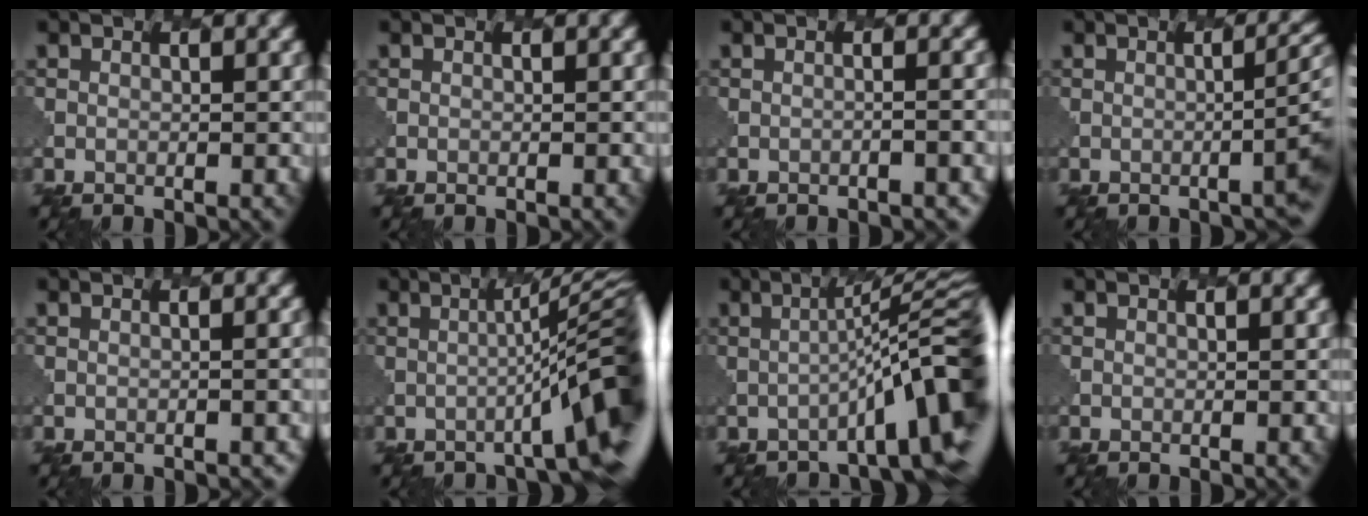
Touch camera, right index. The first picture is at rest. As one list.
[{"total": 0.0}, {"total": 0.5, "force": [-0.4, 0.1, 0.3], "torque": [0.001, 0.006, -0.016]}, {"total": 3.6, "force": [-1.1, 0.9, 3.4], "torque": [-0.029, 0.015, -0.014]}, {"total": 0.5, "force": [-0.1, 0.4, 0.4], "torque": [0.010, 0.005, -0.003]}, {"total": 8.9, "force": [-2.1, 1.0, 8.5], "torque": [-0.100, 0.018, -0.035]}, {"total": 8.7, "force": [-3.3, 1.4, 7.9], "torque": [-0.095, 0.015, -0.053]}, {"total": 0.0}]